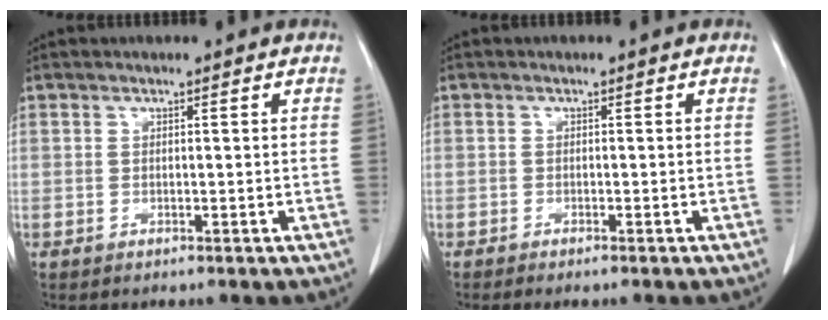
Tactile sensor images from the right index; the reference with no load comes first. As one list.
[{"total": 1.7, "force": [-1.4, 0.0, 0.9], "torque": [-0.012, -0.002, -0.019]}]